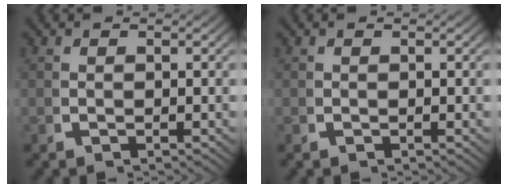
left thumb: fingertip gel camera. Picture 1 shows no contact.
{"total": 0.0}